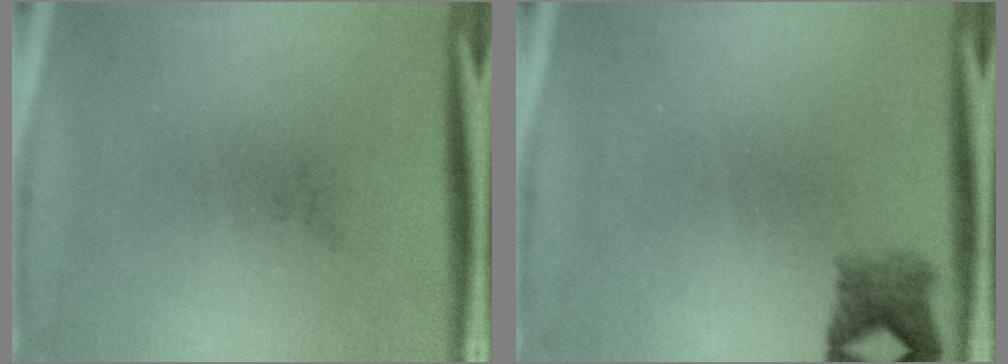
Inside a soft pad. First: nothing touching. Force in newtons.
{"total": 2.4}